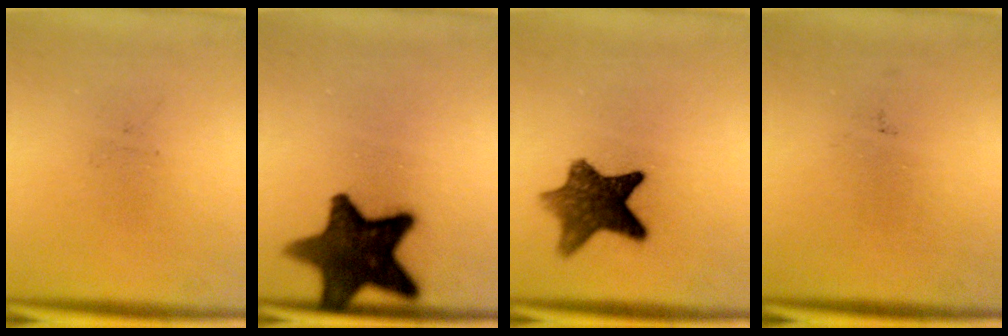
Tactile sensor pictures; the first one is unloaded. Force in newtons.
{"total": 14.6}
{"total": 9.2}
{"total": 0.0}